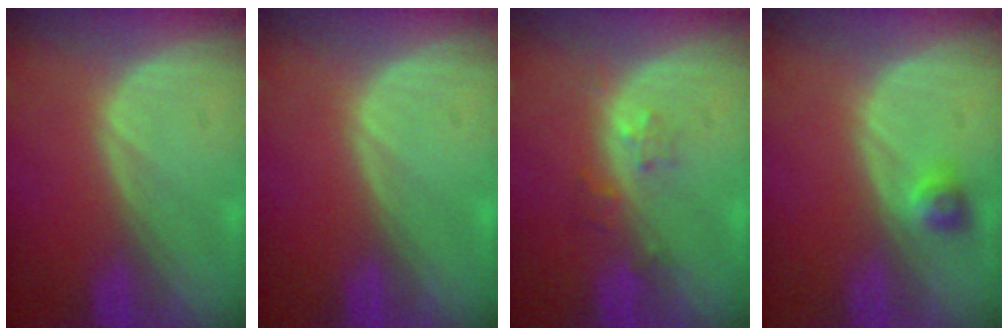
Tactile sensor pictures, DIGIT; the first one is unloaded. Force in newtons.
{"total": 0.0}
{"total": 2.3, "press": 2.2, "slide": 0.3}
{"total": 2.2, "press": 2.1, "slide": 0.8}